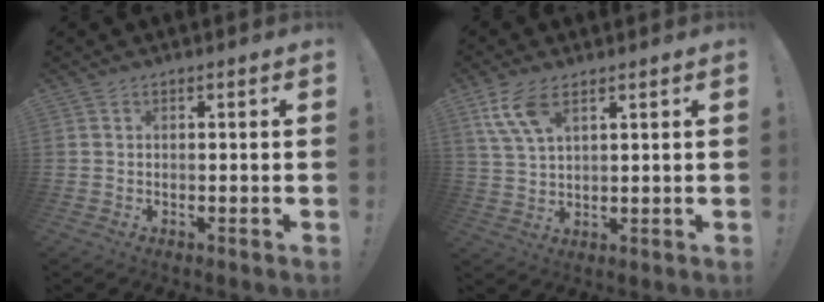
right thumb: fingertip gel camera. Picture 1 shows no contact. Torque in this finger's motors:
{"motor_torque": [0.36, 0.36, 0.08, 0.07, 0.06]}